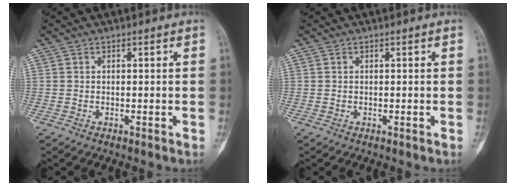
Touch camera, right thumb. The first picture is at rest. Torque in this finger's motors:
{"motor_torque": [0.28, 0.13, -0.18, 0.08, 0.03]}